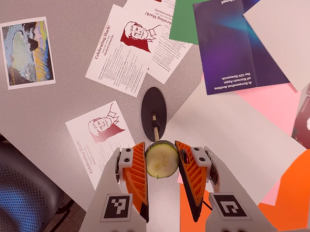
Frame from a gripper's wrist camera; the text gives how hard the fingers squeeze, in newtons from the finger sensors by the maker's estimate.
{"total": 11.3, "left": 11.4, "right": 11.3}